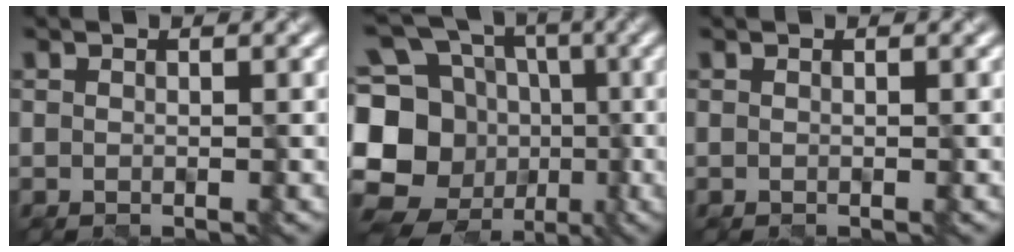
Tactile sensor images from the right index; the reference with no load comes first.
{"total": 17.8, "force": [-3.5, 15.3, 8.5], "torque": [-0.212, 0.019, -0.085]}
{"total": 0.0}